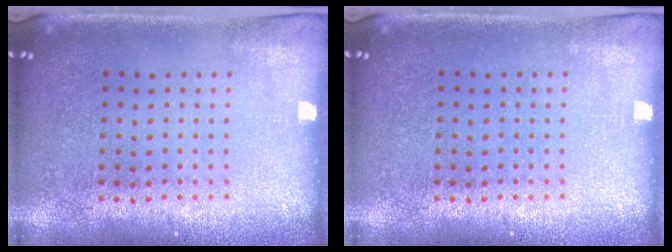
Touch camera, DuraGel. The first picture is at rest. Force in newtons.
{"total": 0.0}